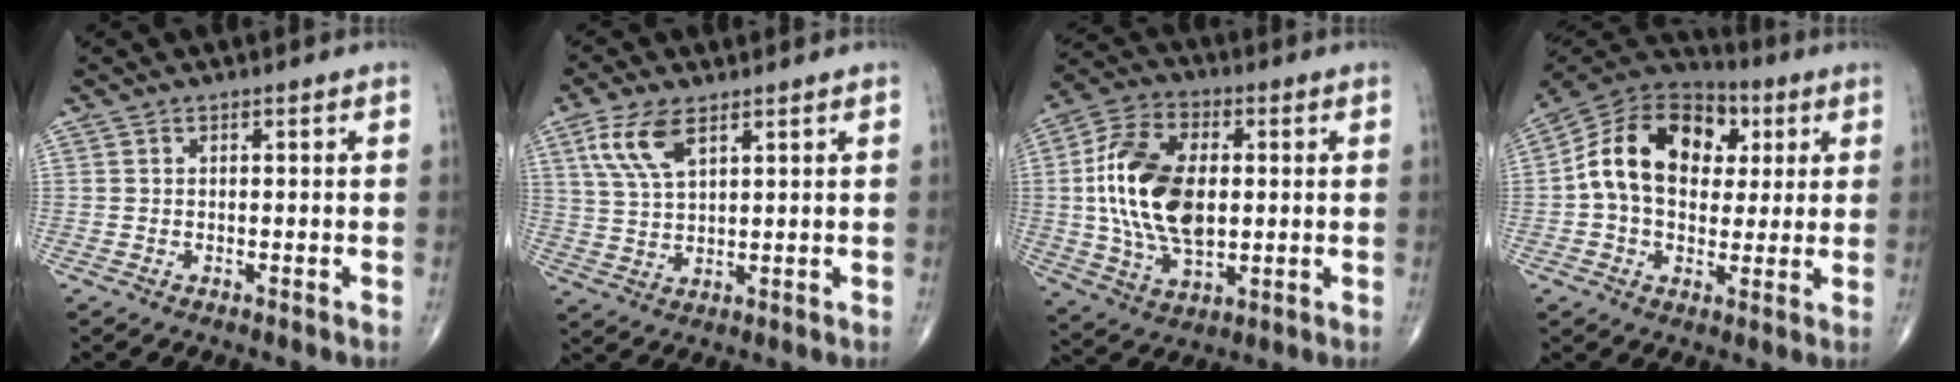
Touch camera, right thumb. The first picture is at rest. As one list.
[{"total": 8.3, "force": [4.2, 3.7, 6.1], "torque": [-0.125, -0.009, 0.088]}, {"total": 18.9, "force": [1.1, 11.2, 15.2], "torque": [-0.284, 0.003, 0.024]}, {"total": 18.2, "force": [3.0, 13.0, 12.4], "torque": [-0.186, 0.022, 0.042]}]